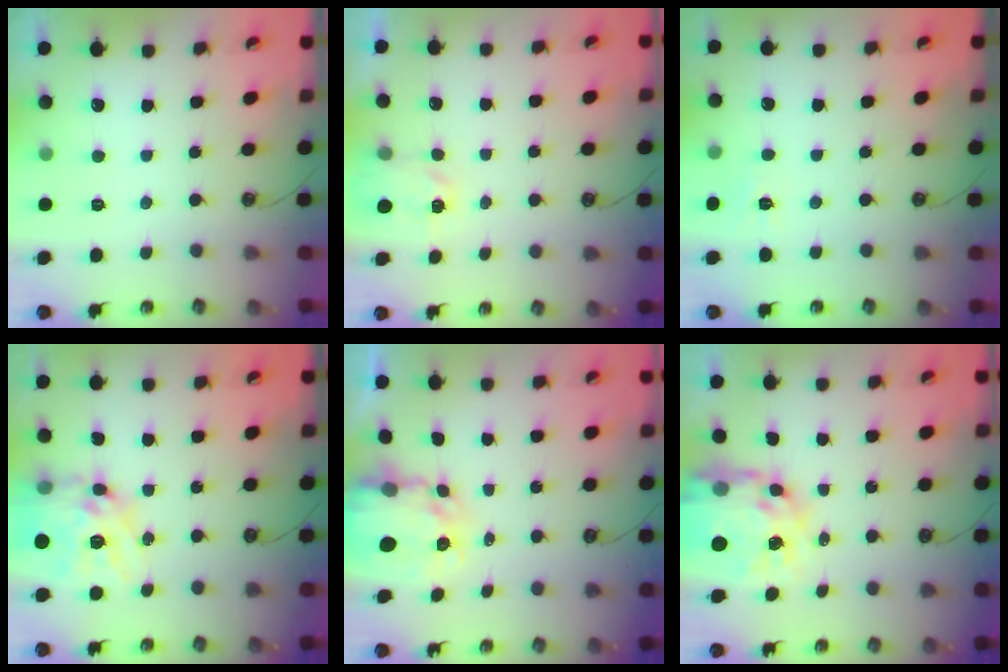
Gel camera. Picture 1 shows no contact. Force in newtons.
{"total": 2.5, "press": 2.4, "slide": 0.4}
{"total": 2.7, "press": 2.7, "slide": 0.5}
{"total": 18.0, "press": 17.9, "slide": 1.6}
{"total": 5.1, "press": 5.1, "slide": 0.4}
{"total": 17.0, "press": 17.0, "slide": 1.6}